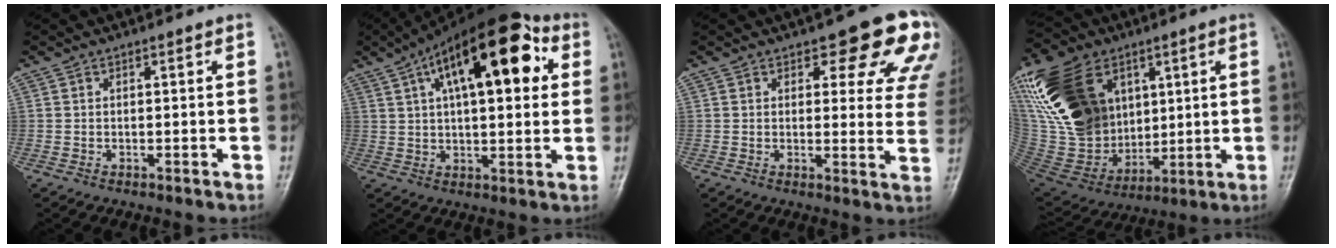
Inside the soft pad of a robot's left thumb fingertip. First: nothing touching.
{"total": 20.7, "force": [7.4, 9.1, 17.1], "torque": [-0.243, 0.020, 0.107]}
{"total": 14.4, "force": [9.0, 5.7, 9.7], "torque": [-0.064, -0.038, 0.089]}
{"total": 27.0, "force": [8.4, 19.0, 17.2], "torque": [-0.345, -0.013, 0.170]}